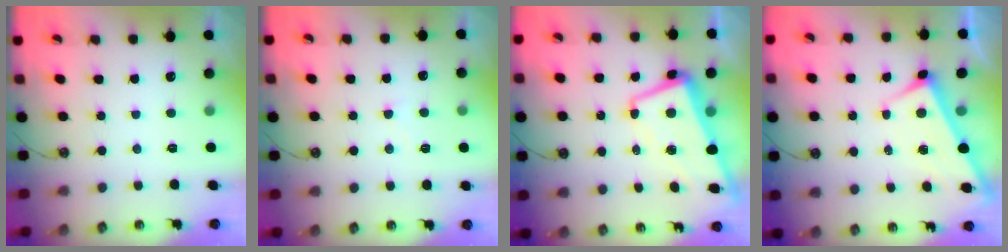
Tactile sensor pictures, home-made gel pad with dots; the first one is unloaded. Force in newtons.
{"total": 4.9, "press": 4.9, "slide": 0.4}
{"total": 2.6, "press": 2.4, "slide": 1.1}
{"total": 3.1, "press": 3.1, "slide": 0.1}